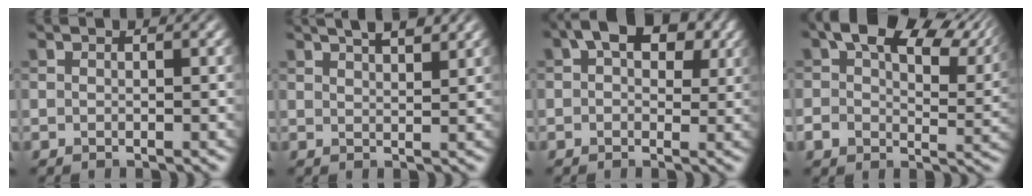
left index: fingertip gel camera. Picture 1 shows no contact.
{"total": 4.4, "force": [3.1, 1.4, 2.8], "torque": [-0.017, 0.016, 0.027]}
{"total": 6.9, "force": [3.0, 4.1, 4.7], "torque": [-0.060, 0.014, 0.028]}
{"total": 10.1, "force": [4.7, 5.8, 6.9], "torque": [-0.103, 0.002, 0.081]}